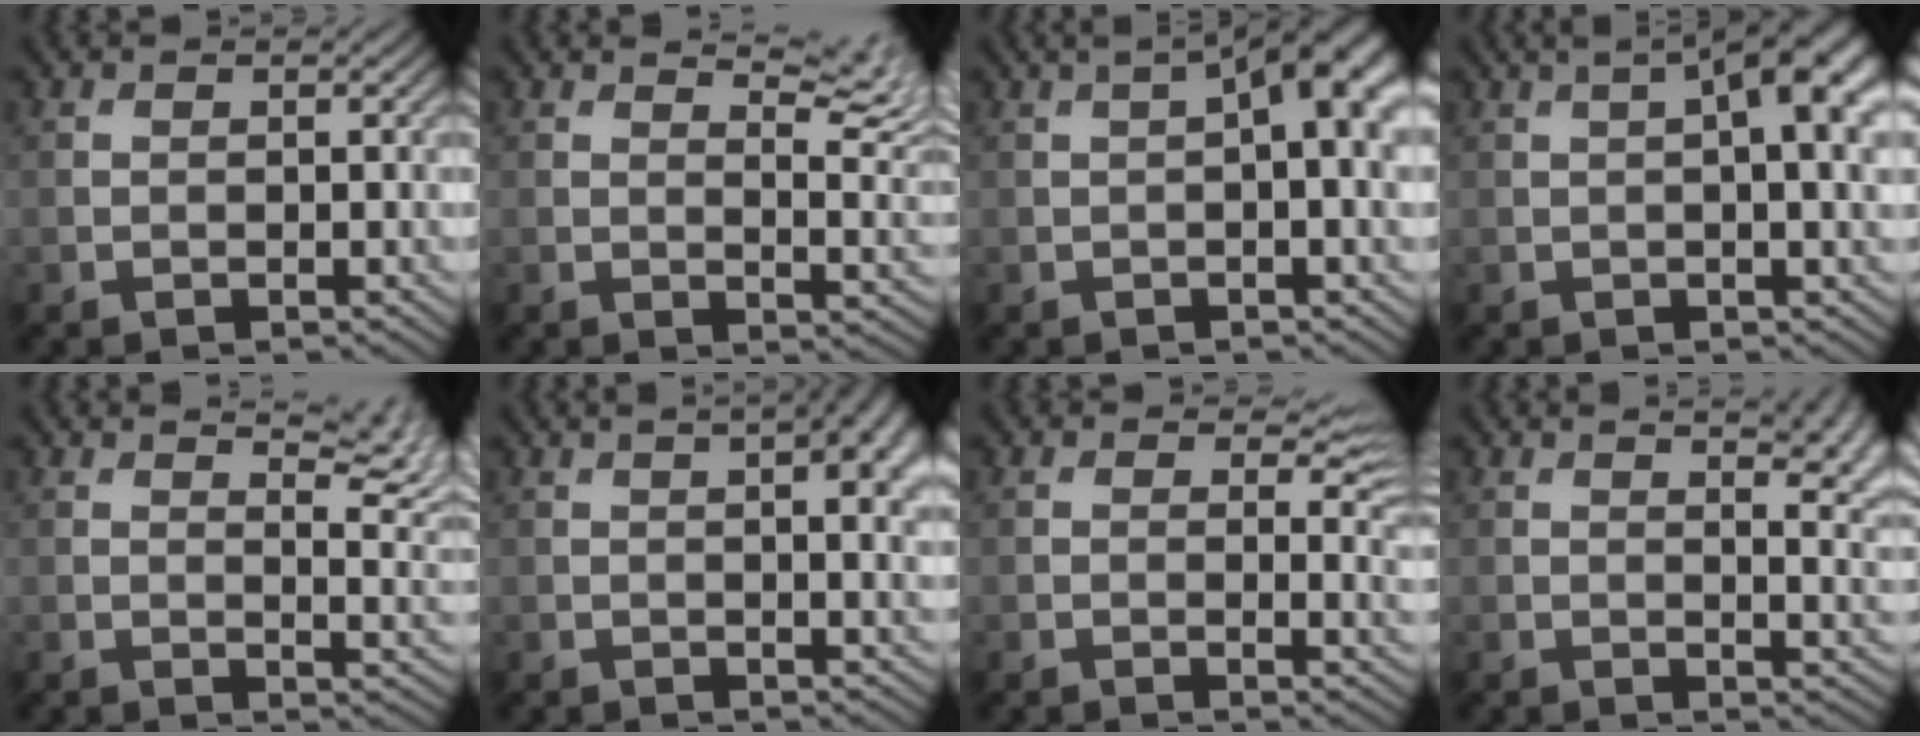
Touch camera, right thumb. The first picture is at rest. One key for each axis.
{"total": 6.9, "fx": 5.2, "fy": 1.5, "fz": 4.4, "tx": -0.074, "ty": 0.005, "tz": 0.078}
{"total": 7.5, "fx": 1.9, "fy": 2.4, "fz": 6.8, "tx": -0.100, "ty": 0.011, "tz": 0.028}
{"total": 8.7, "fx": 2.4, "fy": 2.5, "fz": 7.9, "tx": -0.116, "ty": 0.012, "tz": 0.036}
{"total": 7.7, "fx": 5.2, "fy": 2.0, "fz": 5.3, "tx": -0.077, "ty": 0.012, "tz": 0.073}
{"total": 8.6, "fx": 2.8, "fy": 3.2, "fz": 7.5, "tx": -0.070, "ty": 0.021, "tz": 0.021}
{"total": 4.3, "fx": 1.8, "fy": 2.1, "fz": 3.3, "tx": -0.042, "ty": -0.009, "tz": 0.023}
{"total": 8.9, "fx": 4.6, "fy": 3.6, "fz": 6.7, "tx": -0.071, "ty": 0.026, "tz": 0.050}